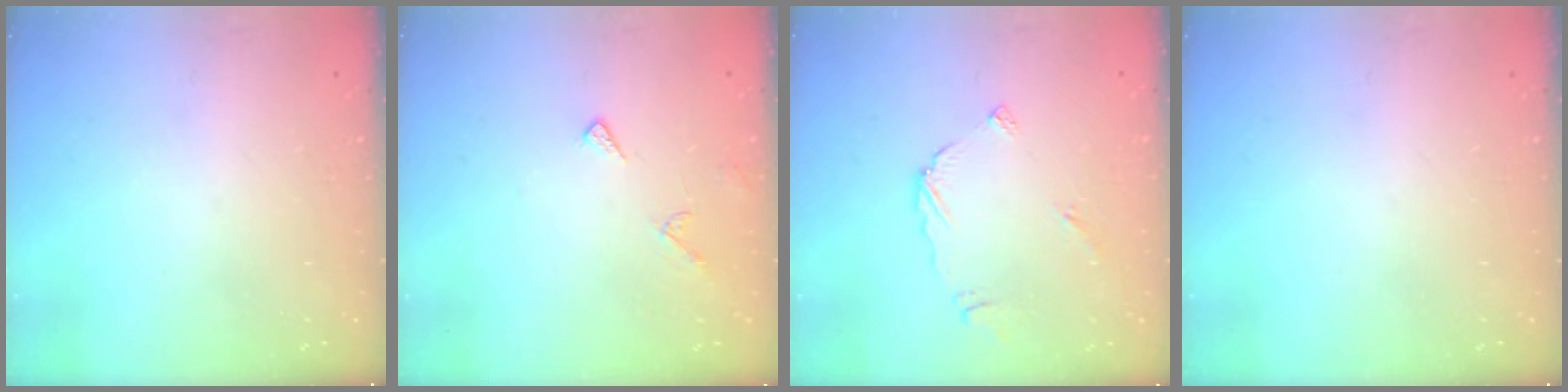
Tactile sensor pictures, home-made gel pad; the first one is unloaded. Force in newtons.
{"total": 6.9, "press": 6.9, "slide": 0.5}
{"total": 4.9, "press": 4.9, "slide": 0.4}
{"total": 0.0}